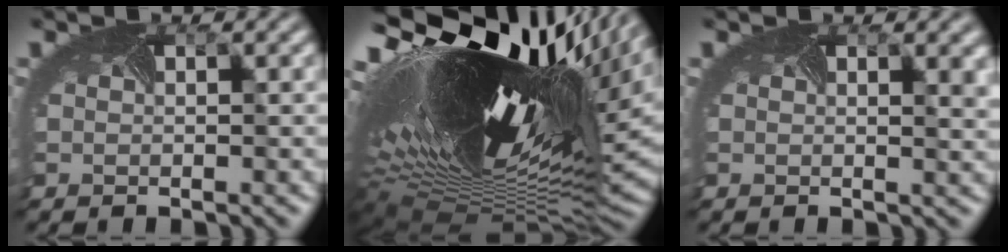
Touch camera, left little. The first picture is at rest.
{"total": 19.0, "force": [5.0, 9.2, 15.9], "torque": [-0.318, -0.017, 0.126]}
{"total": 3.0, "force": [1.0, 1.2, 2.5], "torque": [-0.012, -0.001, 0.014]}